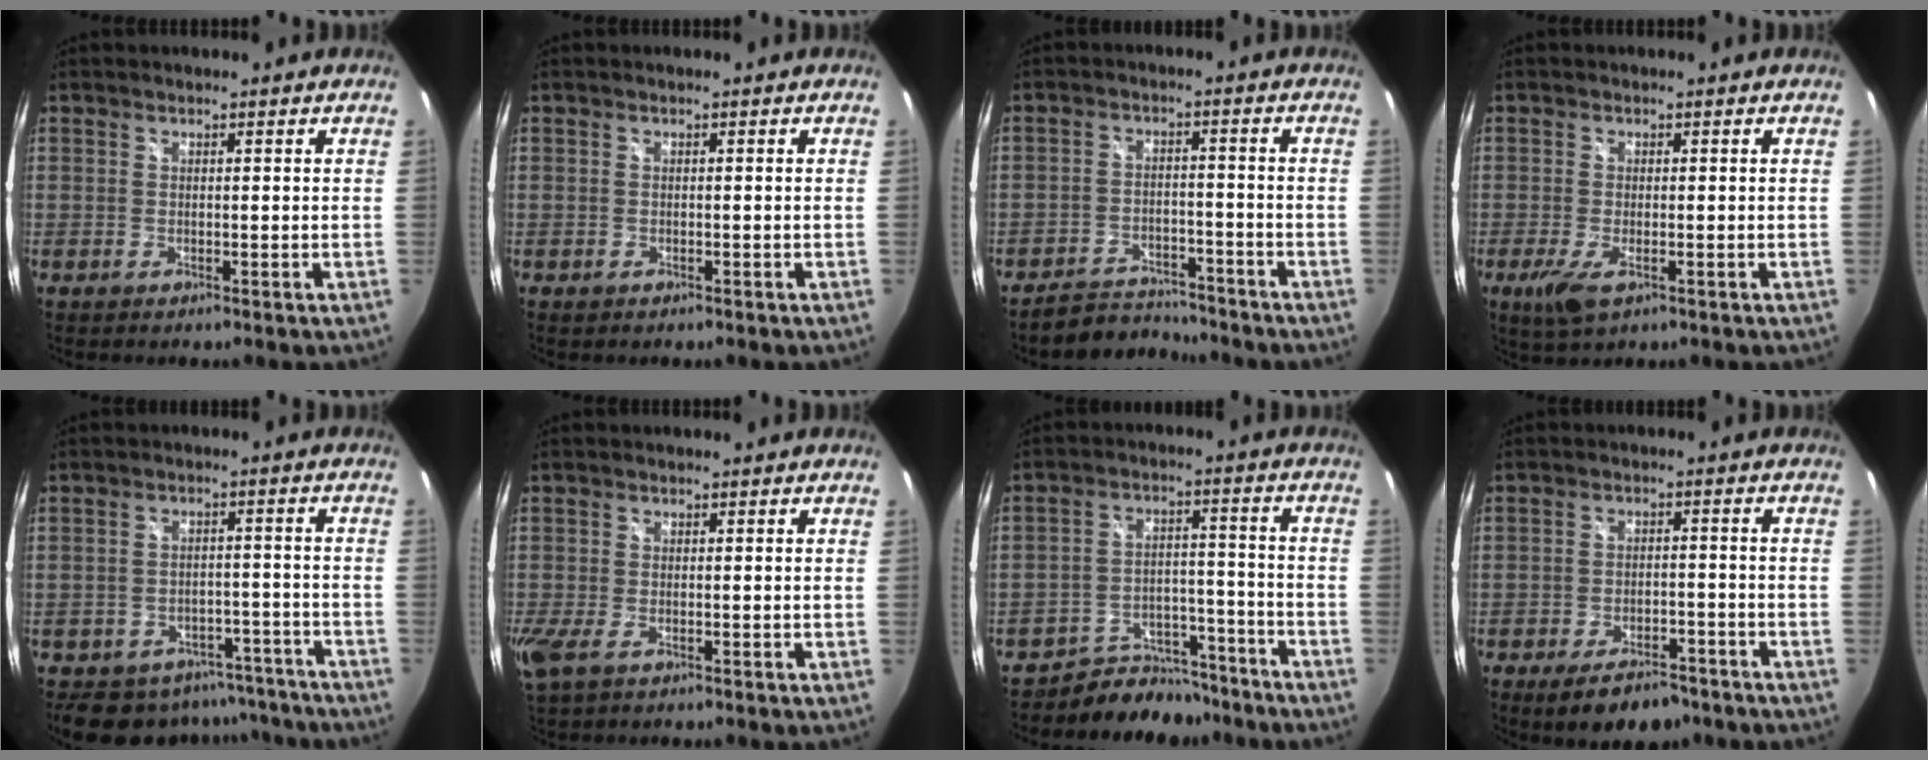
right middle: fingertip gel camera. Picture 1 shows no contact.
{"total": 0.0}
{"total": 7.9, "force": [-7.6, 2.0, 1.4], "torque": [-0.048, 0.006, -0.114]}
{"total": 7.0, "force": [-3.4, 2.8, 5.5], "torque": [-0.123, -0.025, -0.060]}
{"total": 12.5, "force": [-10.1, 6.6, 3.5], "torque": [-0.071, 0.021, -0.116]}
{"total": 4.1, "force": [-1.9, 1.7, 3.2], "torque": [-0.071, -0.016, -0.032]}
{"total": 10.1, "force": [-9.0, 4.5, 1.2], "torque": [-0.026, 0.029, -0.126]}
{"total": 8.7, "force": [-6.3, 3.8, 4.6], "torque": [-0.096, -0.005, -0.091]}